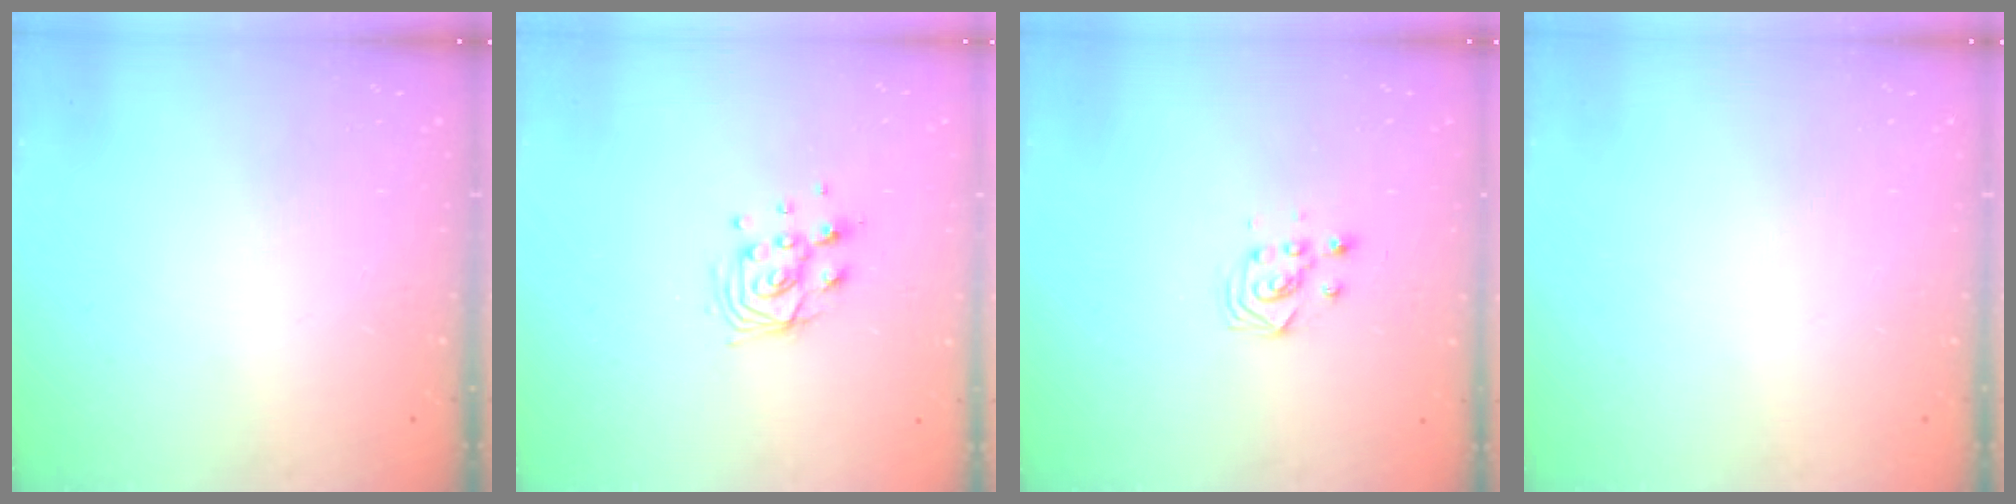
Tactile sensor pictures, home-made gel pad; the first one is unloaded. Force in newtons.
{"total": 8.9, "press": 8.9, "slide": 1.0}
{"total": 2.9, "press": 2.9, "slide": 0.4}
{"total": 0.0}